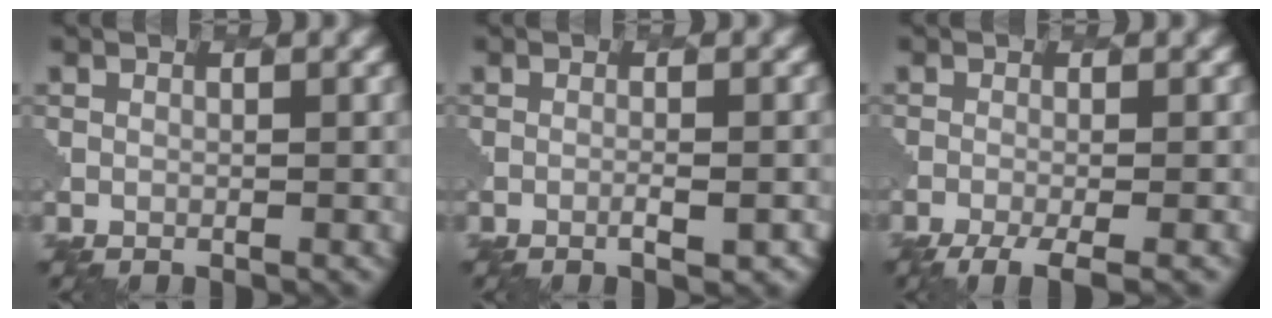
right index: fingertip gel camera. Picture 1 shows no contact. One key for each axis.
{"total": 1.8, "fx": -0.7, "fy": 0.4, "fz": 1.5, "tx": -0.018, "ty": 0.009, "tz": -0.013}
{"total": 4.4, "fx": -2.7, "fy": 1.1, "fz": 3.3, "tx": -0.045, "ty": -0.003, "tz": -0.046}